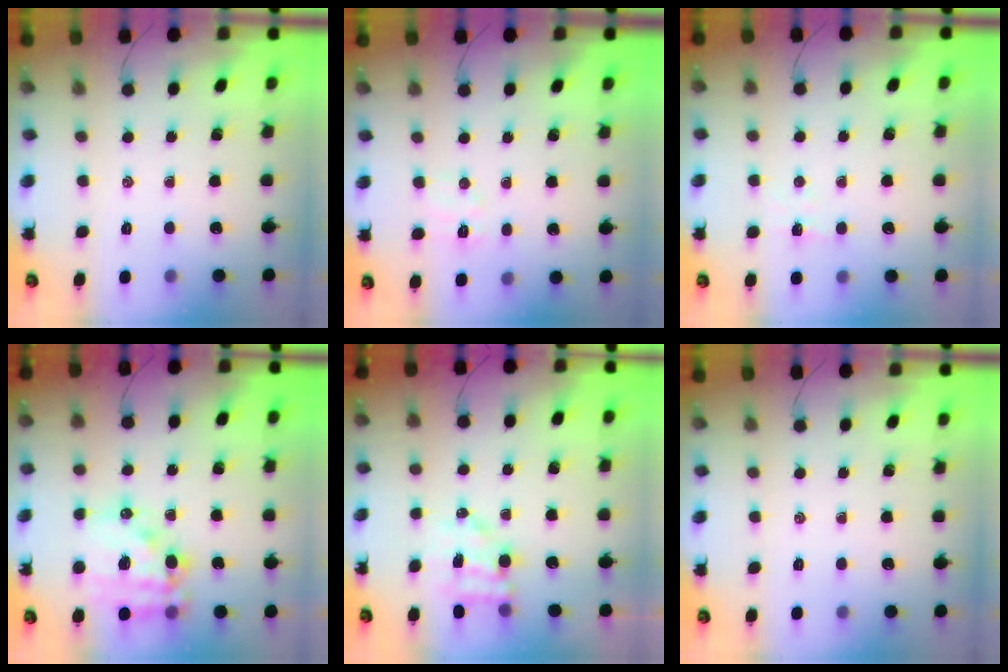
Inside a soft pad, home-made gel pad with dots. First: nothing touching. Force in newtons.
{"total": 5.7, "press": 5.6, "slide": 1.2}
{"total": 3.5, "press": 3.4, "slide": 0.8}
{"total": 16.1, "press": 15.7, "slide": 3.9}
{"total": 5.5, "press": 5.5, "slide": 0.6}
{"total": 0.0}